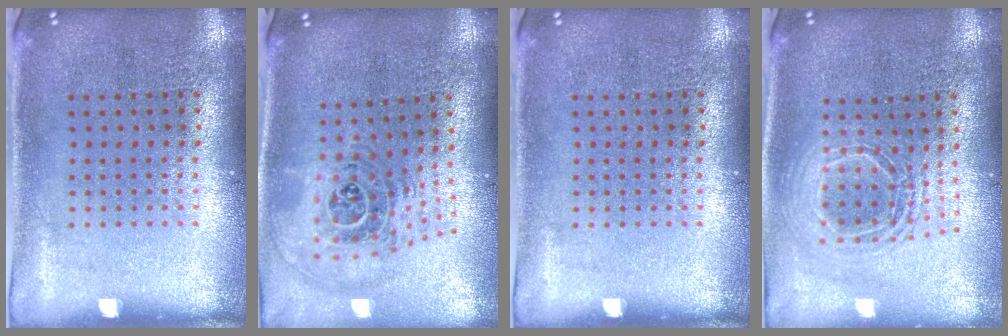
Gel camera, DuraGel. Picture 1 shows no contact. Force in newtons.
{"total": 1.7, "press": 1.4, "slide": 0.9}
{"total": 0.0}
{"total": 1.8, "press": 1.4, "slide": 1.0}